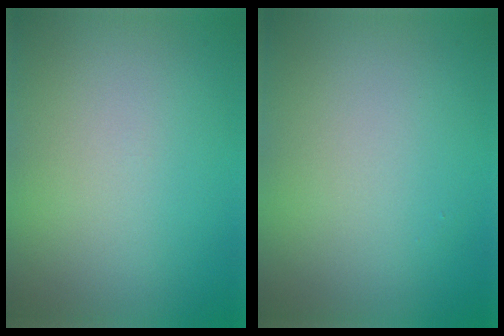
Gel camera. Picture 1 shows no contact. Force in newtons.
{"total": 0.0}